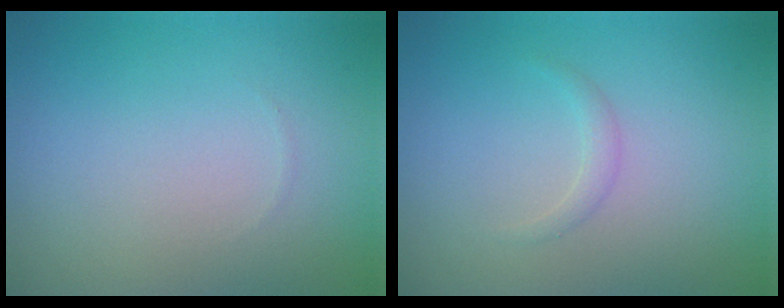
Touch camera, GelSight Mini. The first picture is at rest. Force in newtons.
{"total": 0.8, "press": 0.8, "slide": 0.0}